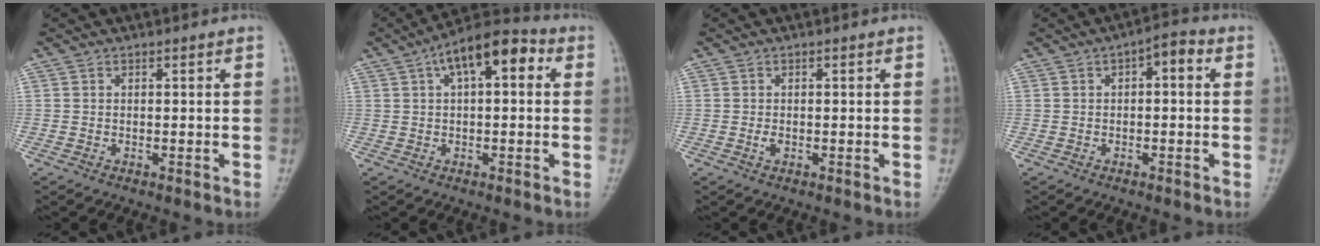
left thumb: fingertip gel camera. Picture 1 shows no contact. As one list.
[{"total": 11.3, "force": [3.8, 5.2, 9.2], "torque": [-0.127, 0.032, 0.049]}, {"total": 0.9, "force": [-0.2, 0.5, 0.7], "torque": [-0.015, -0.001, -0.005]}, {"total": 4.3, "force": [0.9, 1.9, 3.7], "torque": [-0.038, 0.018, 0.002]}]